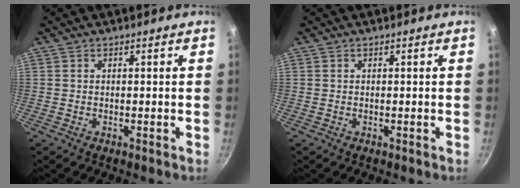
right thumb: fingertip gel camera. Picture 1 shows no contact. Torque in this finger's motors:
{"motor_torque": [0.02, 0.02, 0.00, 0.00, 0.00]}